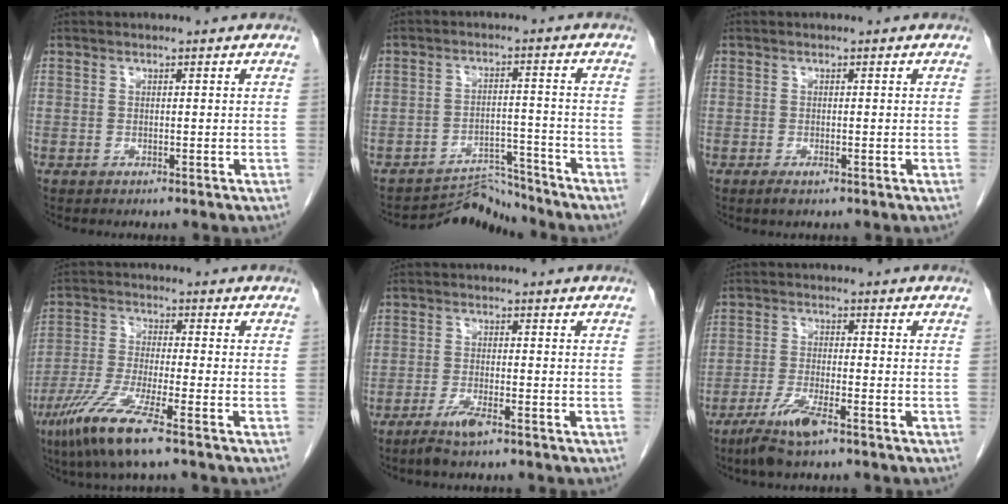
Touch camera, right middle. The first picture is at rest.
{"total": 5.7, "force": [-5.4, 0.3, -1.6], "torque": [0.031, 0.016, -0.085]}
{"total": 1.2, "force": [-0.7, 0.3, 0.9], "torque": [-0.018, -0.003, -0.010]}
{"total": 9.5, "force": [-5.8, 0.0, 7.6], "torque": [-0.162, -0.030, -0.114]}
{"total": 3.3, "force": [-2.3, 0.3, 2.3], "torque": [-0.053, -0.006, -0.046]}
{"total": 6.0, "force": [-4.0, 0.6, 4.4], "torque": [-0.098, -0.013, -0.076]}